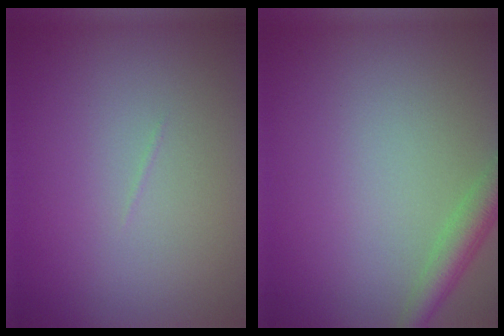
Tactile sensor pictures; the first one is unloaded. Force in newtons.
{"total": 2.9, "press": 2.9, "slide": 0.1}